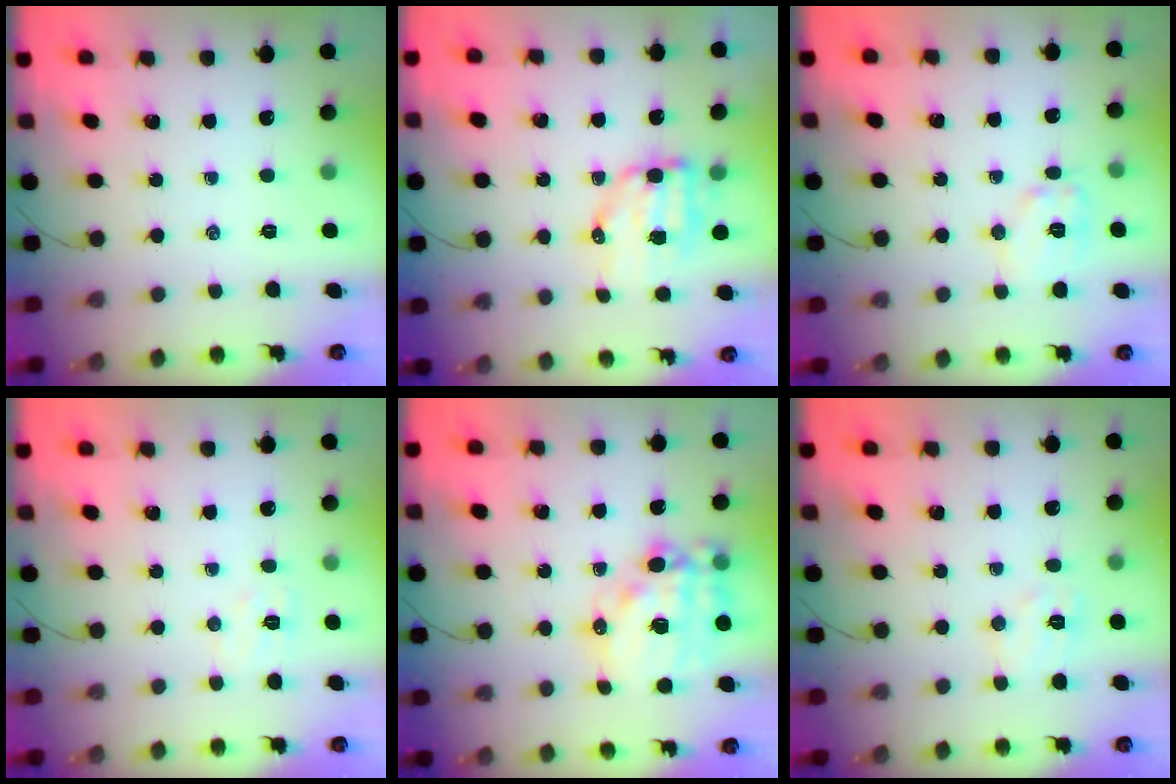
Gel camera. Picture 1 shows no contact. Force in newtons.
{"total": 7.9, "press": 7.7, "slide": 1.7}
{"total": 8.4, "press": 8.4, "slide": 0.7}
{"total": 5.4, "press": 5.2, "slide": 1.3}
{"total": 18.5, "press": 18.0, "slide": 4.4}
{"total": 6.4, "press": 6.4, "slide": 0.9}